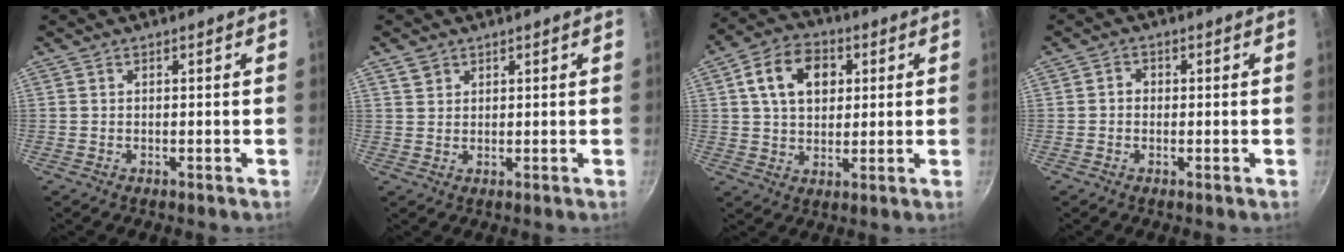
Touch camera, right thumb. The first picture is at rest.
{"total": 2.4, "force": [1.5, 1.8, 0.7], "torque": [-0.003, 0.001, 0.029]}
{"total": 11.9, "force": [3.3, 8.5, 7.6], "torque": [-0.109, 0.007, 0.047]}
{"total": 1.9, "force": [-0.1, 1.7, 0.9], "torque": [-0.010, 0.006, -0.005]}